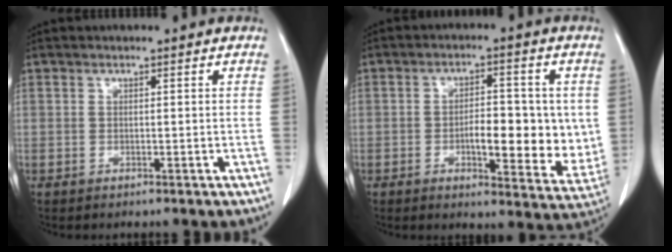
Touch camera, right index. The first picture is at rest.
{"total": 11.2, "force": [-0.5, 4.2, 10.4], "torque": [-0.139, -0.003, -0.002]}